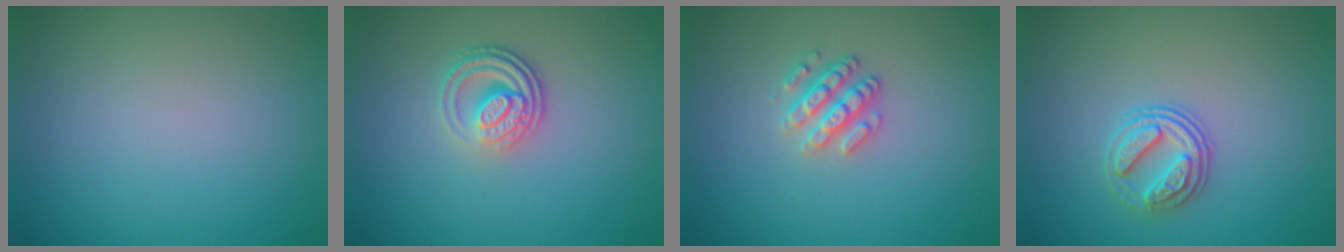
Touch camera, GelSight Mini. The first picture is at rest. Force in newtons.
{"total": 3.8, "press": 2.7, "slide": 2.7}
{"total": 2.5, "press": 2.4, "slide": 0.8}
{"total": 2.7, "press": 2.5, "slide": 1.0}